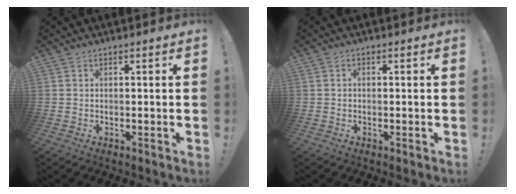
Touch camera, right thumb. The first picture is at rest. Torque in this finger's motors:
{"motor_torque": [-0.21, 0.05, -0.17, 0.09, 0.00]}